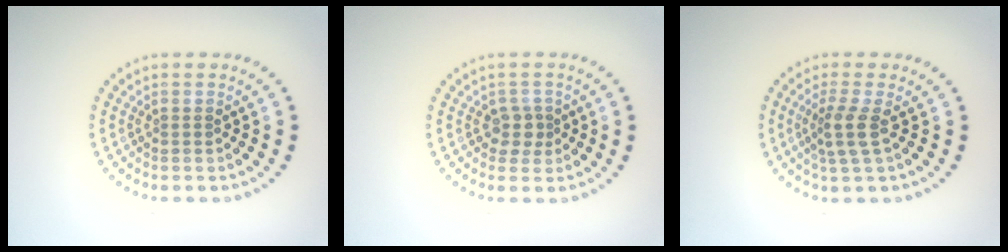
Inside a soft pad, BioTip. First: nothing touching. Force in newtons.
{"total": 1.7, "press": 1.4, "slide": 1.1}
{"total": 2.4, "press": 1.9, "slide": 1.5}